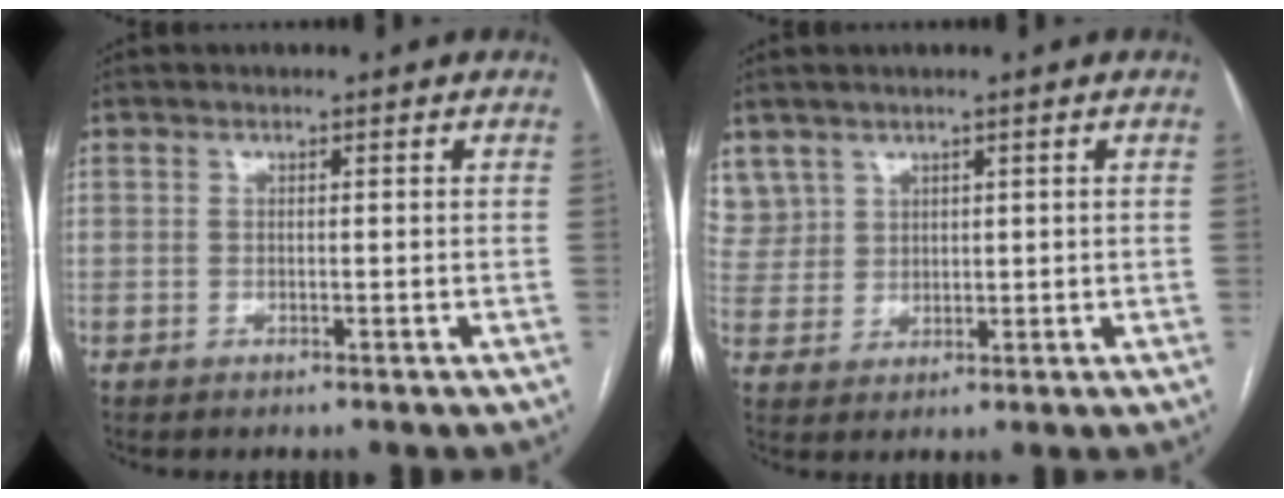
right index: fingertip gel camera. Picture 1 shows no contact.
{"total": 6.1, "force": [4.0, 4.6, 0.3], "torque": [-0.007, 0.013, 0.091]}